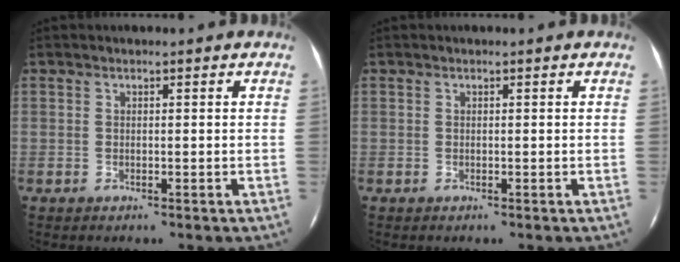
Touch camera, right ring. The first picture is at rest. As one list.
[{"total": 0.0}]